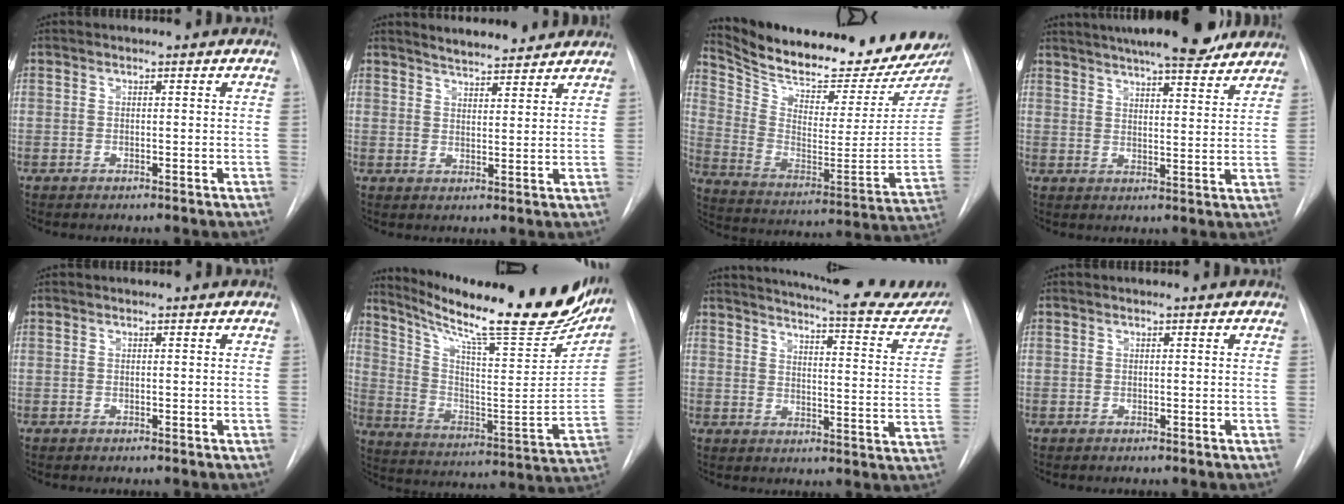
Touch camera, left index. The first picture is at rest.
{"total": 8.1, "force": [7.6, 1.5, 2.3], "torque": [-0.035, 0.008, 0.102]}
{"total": 26.1, "force": [24.0, 3.4, 9.6], "torque": [-0.166, -0.097, 0.342]}
{"total": 20.1, "force": [17.2, 3.5, 9.7], "torque": [-0.160, 0.023, 0.230]}
{"total": 0.0}
{"total": 29.2, "force": [24.3, 3.7, 15.7], "torque": [-0.253, -0.066, 0.339]}
{"total": 23.9, "force": [21.8, 3.4, 9.3], "torque": [-0.129, -0.067, 0.253]}
{"total": 0.0}